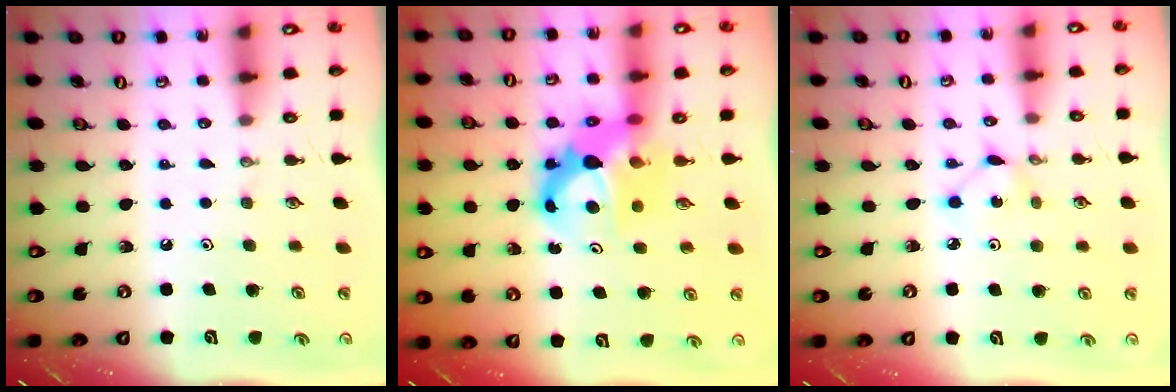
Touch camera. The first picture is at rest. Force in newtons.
{"total": 9.3, "press": 9.3, "slide": 0.6}
{"total": 2.2, "press": 2.2, "slide": 0.3}